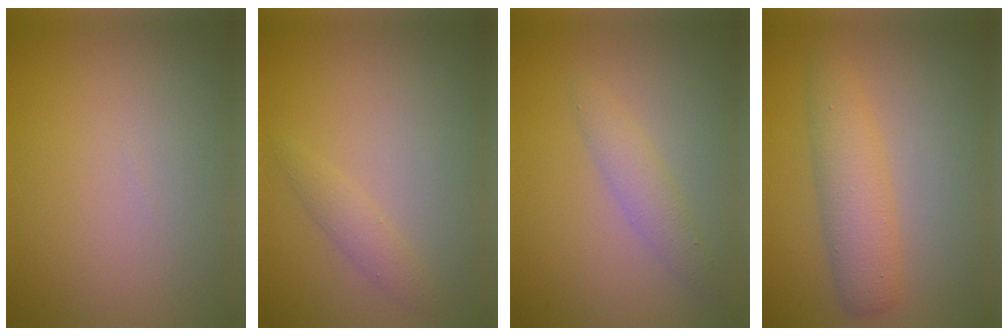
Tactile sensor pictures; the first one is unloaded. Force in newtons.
{"total": 1.5, "press": 1.5, "slide": 0.1}
{"total": 2.0, "press": 2.0, "slide": 0.0}
{"total": 3.9, "press": 3.9, "slide": 0.1}